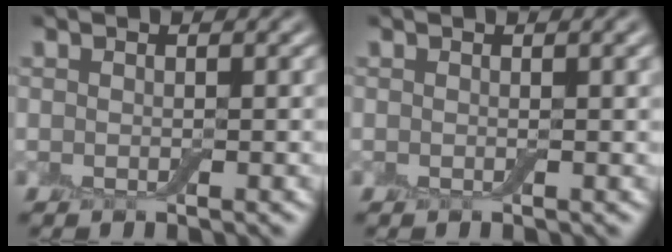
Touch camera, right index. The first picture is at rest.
{"total": 0.6, "force": [0.1, 0.0, 0.6], "torque": [-0.008, 0.002, 0.004]}